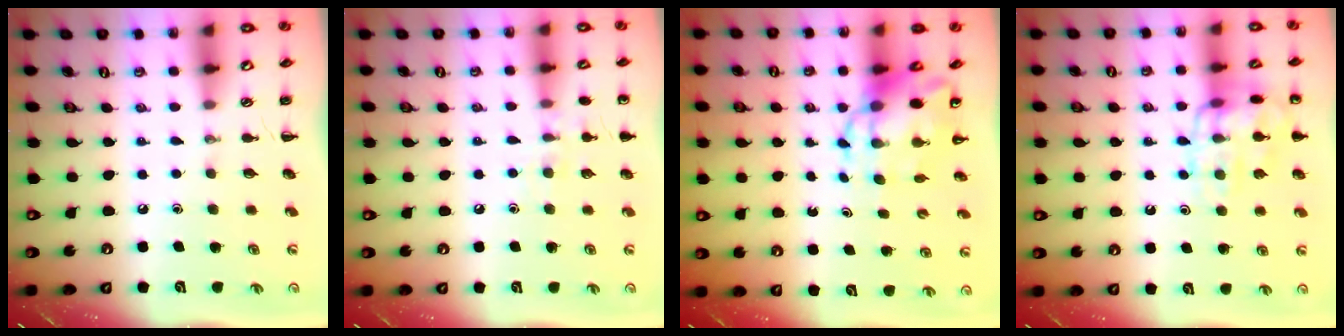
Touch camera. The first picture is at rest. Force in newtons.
{"total": 7.9, "press": 7.6, "slide": 2.0}
{"total": 8.9, "press": 8.5, "slide": 2.7}
{"total": 15.2, "press": 15.1, "slide": 0.5}